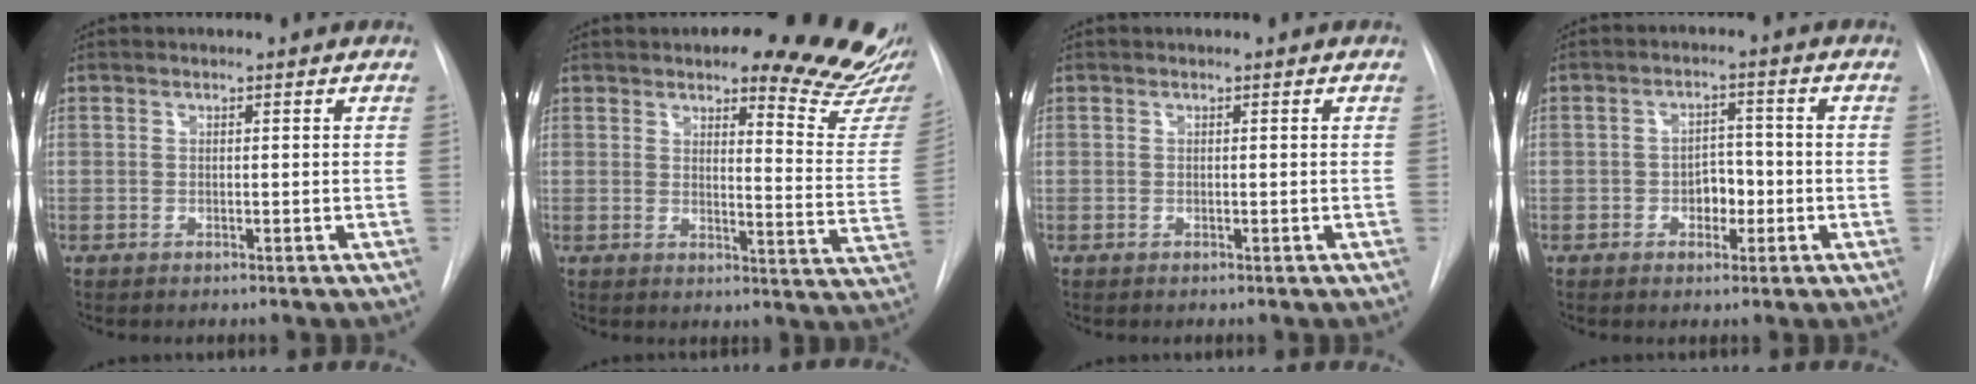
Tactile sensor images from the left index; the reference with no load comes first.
{"total": 16.4, "force": [13.8, 2.2, 8.6], "torque": [-0.091, -0.077, 0.150]}
{"total": 0.0}
{"total": 3.9, "force": [-1.2, 2.6, 2.7], "torque": [-0.035, 0.007, -0.017]}